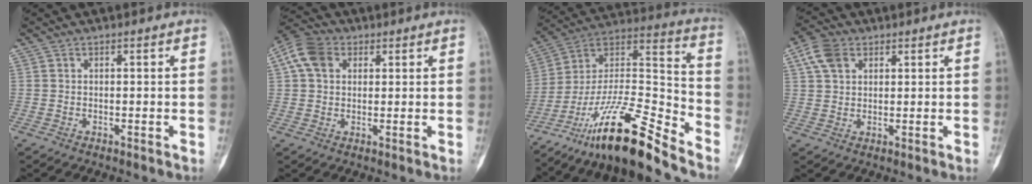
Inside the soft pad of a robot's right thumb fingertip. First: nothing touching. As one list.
[{"total": 6.7, "force": [2.4, 4.5, 4.3], "torque": [-0.086, 0.015, 0.039]}, {"total": 20.8, "force": [-16.1, 3.0, 12.7], "torque": [-0.234, 0.091, -0.290]}, {"total": 4.8, "force": [2.5, 2.7, 3.1], "torque": [-0.059, 0.003, 0.048]}]